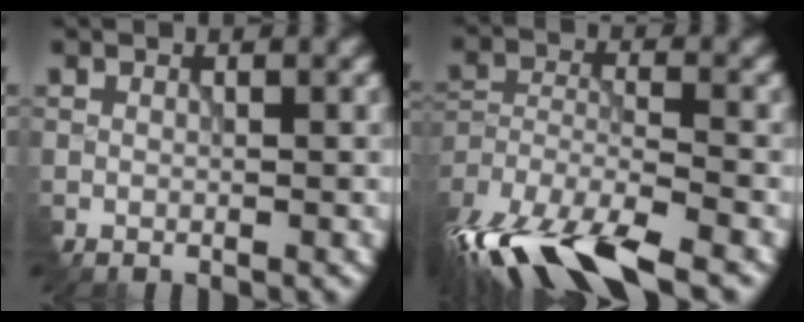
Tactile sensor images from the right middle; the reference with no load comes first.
{"total": 11.7, "force": [-8.8, 3.8, 6.7], "torque": [-0.154, -0.026, -0.149]}